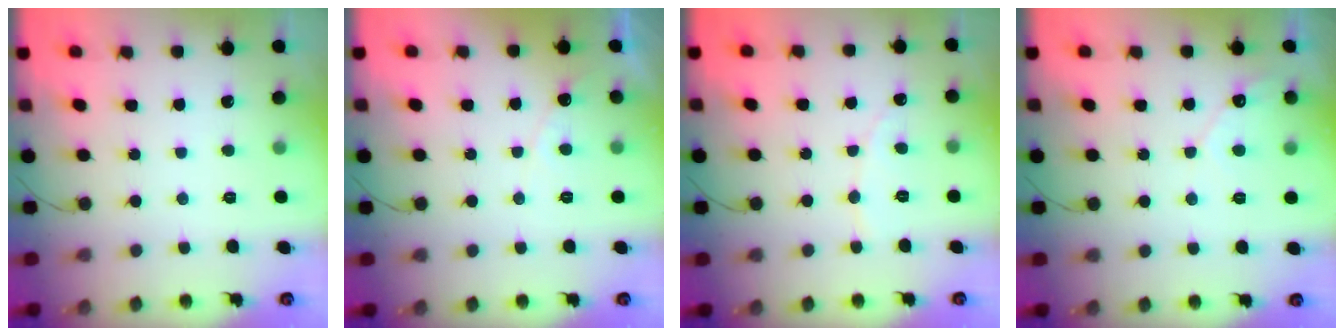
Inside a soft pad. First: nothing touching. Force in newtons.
{"total": 4.7, "press": 4.7, "slide": 0.3}
{"total": 3.3, "press": 3.3, "slide": 0.2}
{"total": 4.1, "press": 4.1, "slide": 0.3}